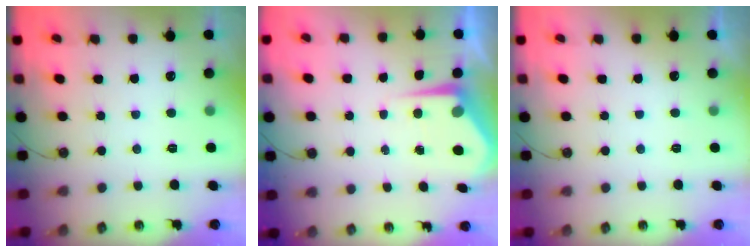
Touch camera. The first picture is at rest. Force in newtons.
{"total": 5.6, "press": 5.6, "slide": 0.2}
{"total": 0.0}